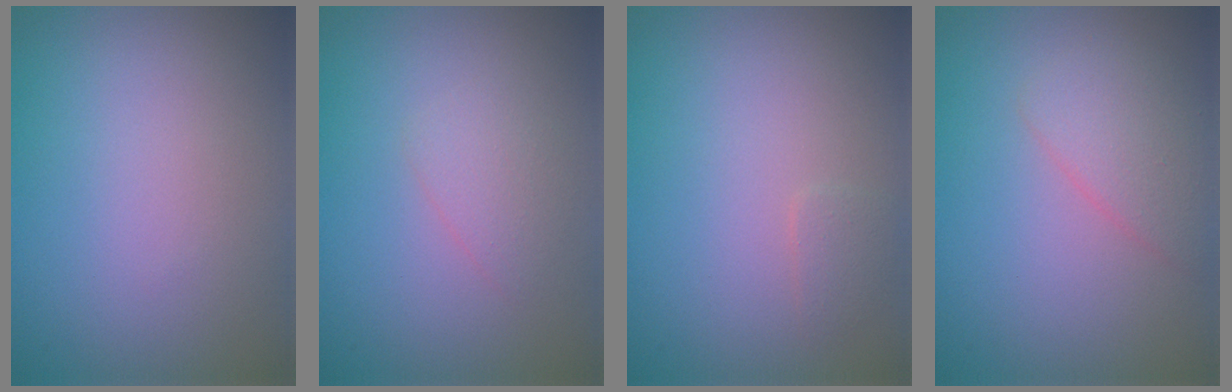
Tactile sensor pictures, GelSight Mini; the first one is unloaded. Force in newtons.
{"total": 1.5, "press": 1.5, "slide": 0.0}
{"total": 0.9, "press": 0.9, "slide": 0.1}
{"total": 2.3, "press": 2.3, "slide": 0.0}